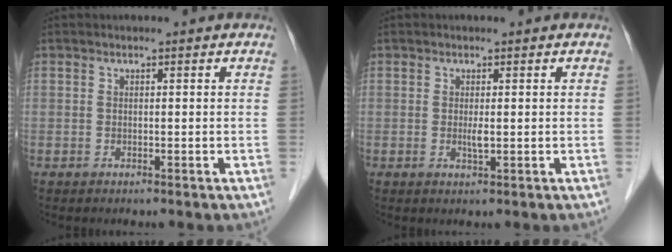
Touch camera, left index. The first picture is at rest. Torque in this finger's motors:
{"motor_torque": [0.21, 0.14, 0.01, 0.02]}